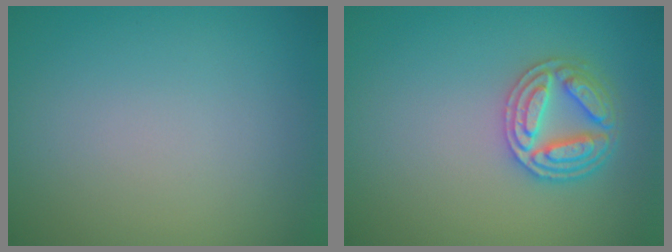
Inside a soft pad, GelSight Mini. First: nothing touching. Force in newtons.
{"total": 4.0, "press": 3.8, "slide": 1.3}